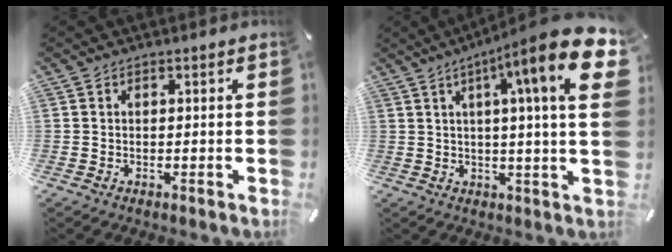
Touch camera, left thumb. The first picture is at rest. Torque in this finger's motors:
{"motor_torque": [3.00, 2.01, 2.38, -0.39, 0.63]}